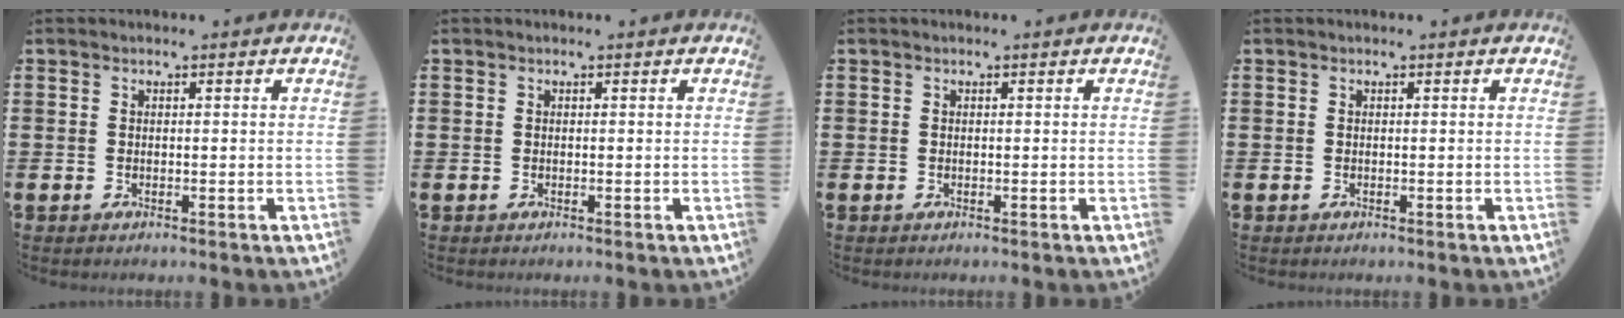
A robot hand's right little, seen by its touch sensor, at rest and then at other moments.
{"total": 0.0}
{"total": 0.0}
{"total": 0.0}